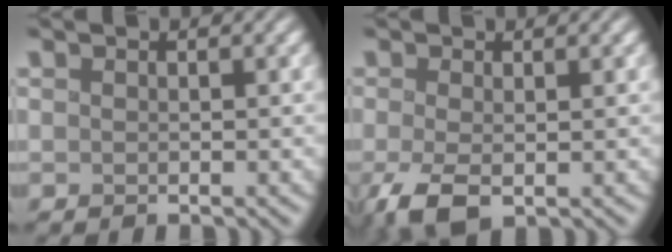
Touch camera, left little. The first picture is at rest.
{"total": 3.5, "force": [-1.3, 1.8, 2.7], "torque": [-0.062, -0.006, -0.025]}